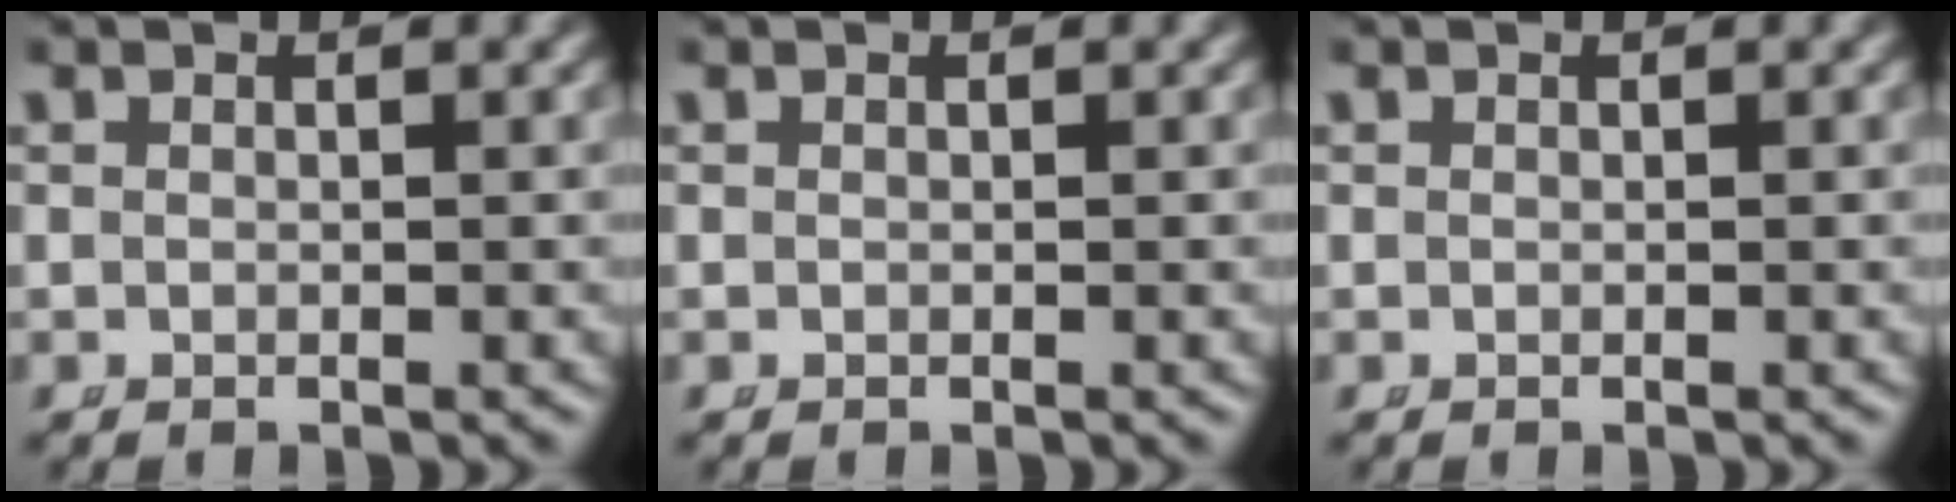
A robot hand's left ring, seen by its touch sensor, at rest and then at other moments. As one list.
[{"total": 0.0}, {"total": 0.0}]